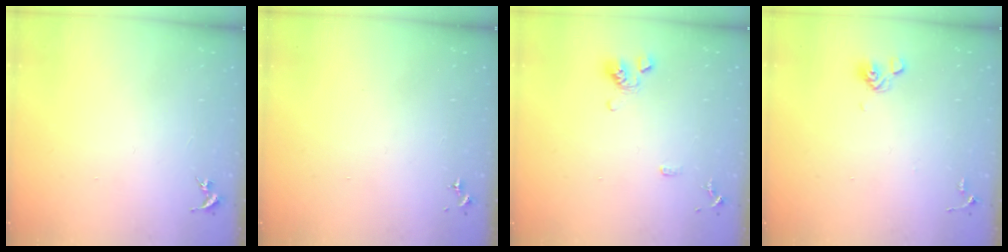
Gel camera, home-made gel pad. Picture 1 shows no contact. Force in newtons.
{"total": 0.0}
{"total": 9.1, "press": 8.9, "slide": 1.9}
{"total": 6.3, "press": 6.0, "slide": 2.1}